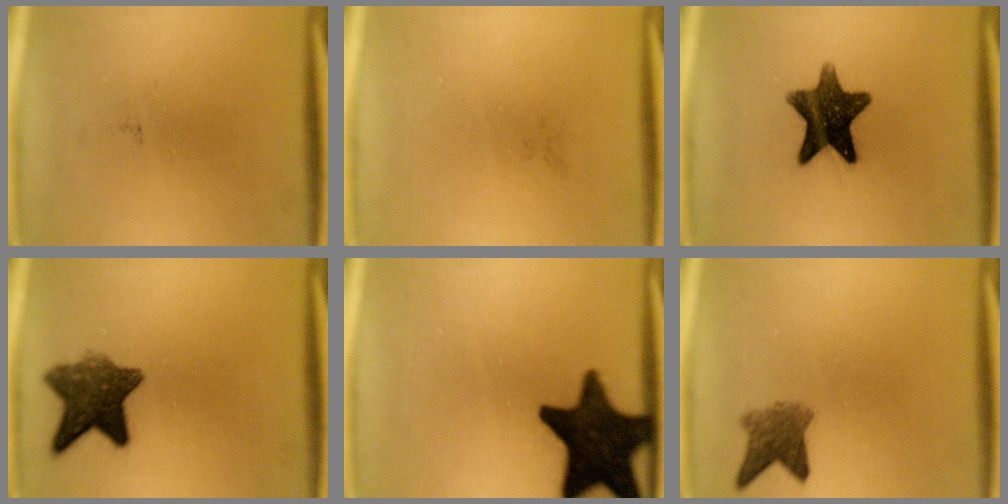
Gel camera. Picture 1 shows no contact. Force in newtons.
{"total": 0.0}
{"total": 12.2}
{"total": 8.9}
{"total": 17.8}
{"total": 4.1}